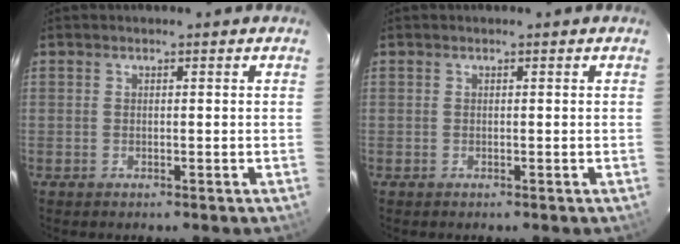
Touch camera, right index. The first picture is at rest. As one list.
[{"total": 0.0}]